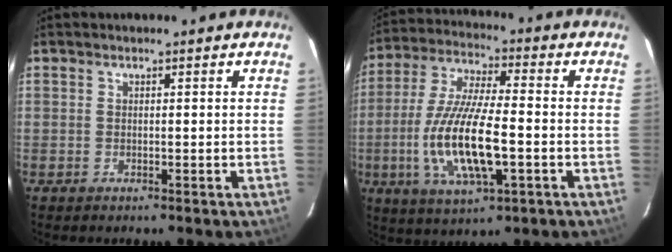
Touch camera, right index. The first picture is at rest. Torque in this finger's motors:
{"motor_torque": [0.99, -0.65, 1.06, 0.21]}